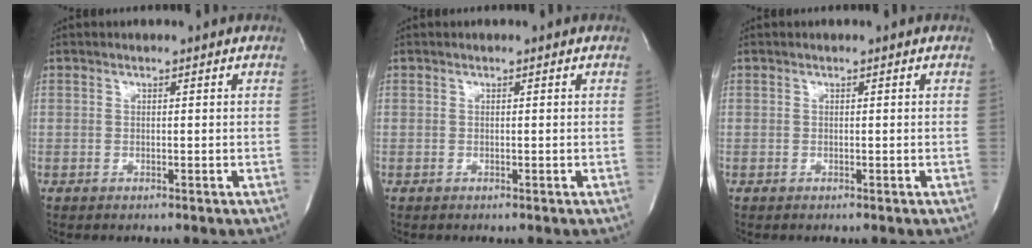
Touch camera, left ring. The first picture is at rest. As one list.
[{"total": 0.0}, {"total": 0.0}]